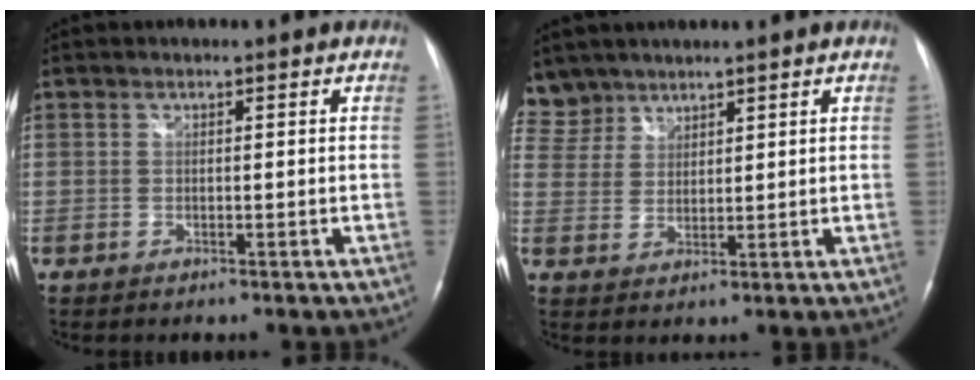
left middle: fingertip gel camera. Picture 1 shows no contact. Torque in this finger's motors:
{"motor_torque": [0.31, -0.33, 0.03, -0.01]}